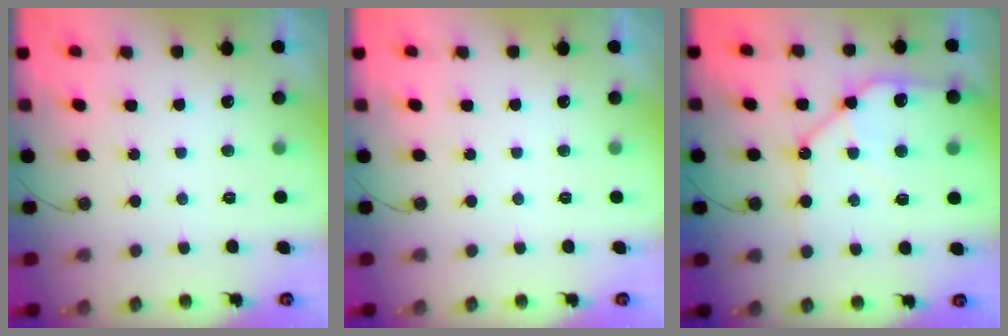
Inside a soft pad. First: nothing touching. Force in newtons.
{"total": 0.0}
{"total": 12.9, "press": 12.8, "slide": 1.5}